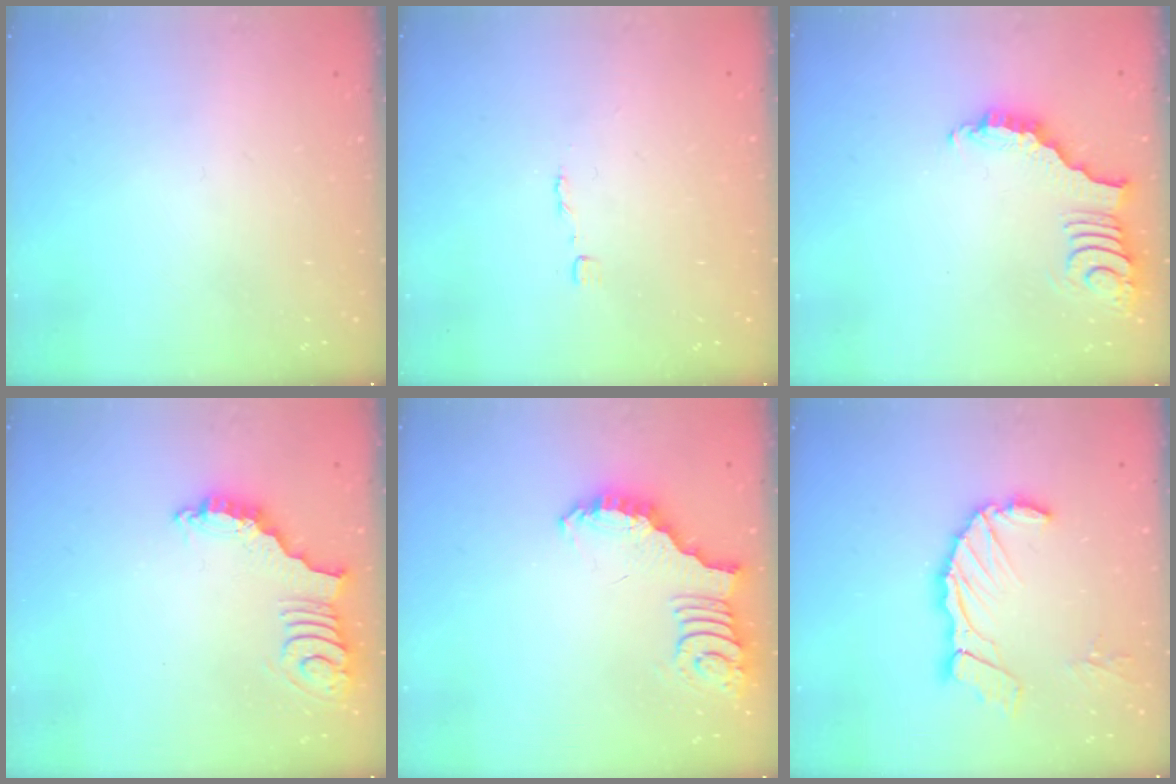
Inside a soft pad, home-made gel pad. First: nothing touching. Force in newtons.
{"total": 1.8, "press": 1.8, "slide": 0.1}
{"total": 3.1, "press": 3.1, "slide": 0.6}
{"total": 4.9, "press": 4.9, "slide": 0.5}
{"total": 2.7, "press": 2.7, "slide": 0.5}
{"total": 11.8, "press": 11.7, "slide": 1.6}